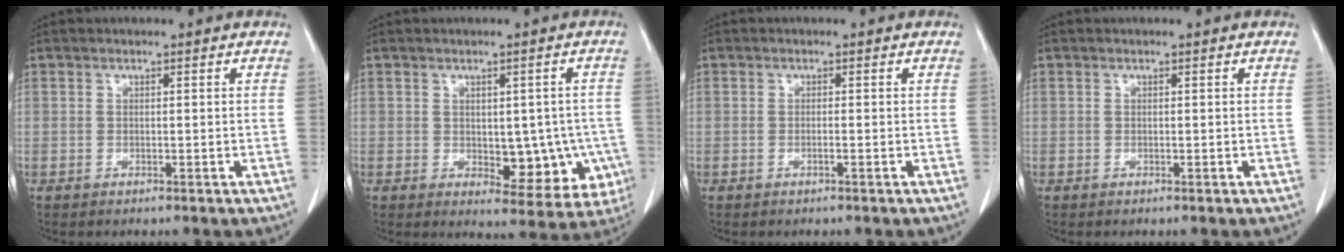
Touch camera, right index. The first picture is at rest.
{"total": 9.0, "force": [-1.5, 4.8, 7.5], "torque": [-0.071, 0.005, -0.007]}
{"total": 0.6, "force": [-0.3, -0.1, 0.5], "torque": [-0.010, 0.001, -0.007]}
{"total": 0.0}